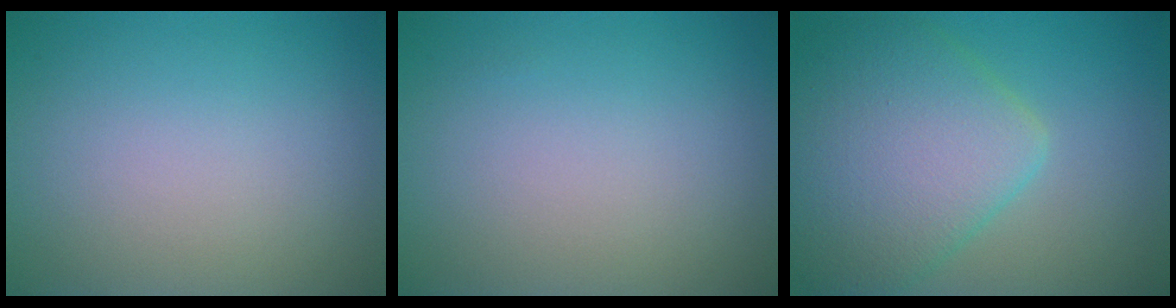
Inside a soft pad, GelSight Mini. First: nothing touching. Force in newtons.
{"total": 0.0}
{"total": 7.8, "press": 7.8, "slide": 0.2}